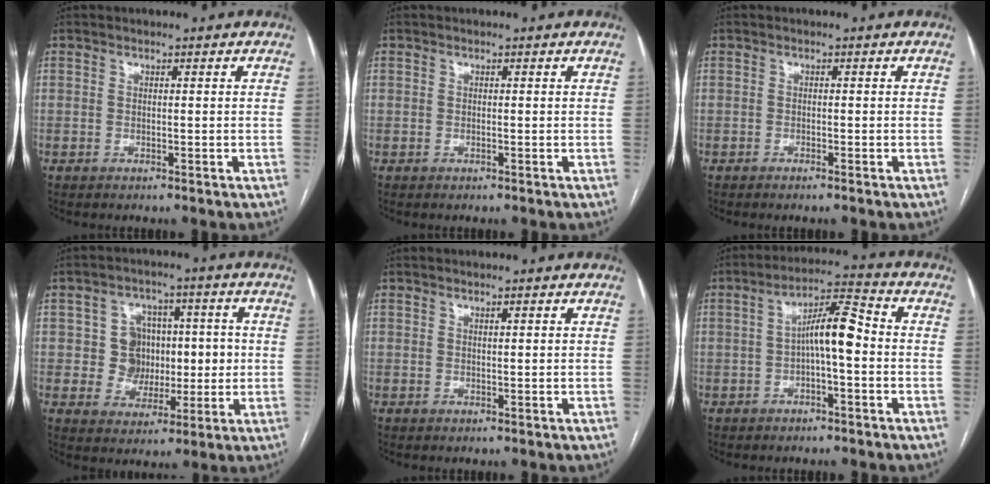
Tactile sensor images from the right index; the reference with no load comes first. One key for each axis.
{"total": 0.0}
{"total": 0.8, "fx": -0.6, "fy": -0.1, "fz": 0.5, "tx": -0.011, "ty": 0.000, "tz": -0.011}
{"total": 8.0, "fx": 0.4, "fy": 7.4, "fz": 3.1, "tx": -0.035, "ty": 0.033, "tz": 0.015}
{"total": 0.6, "fx": 0.3, "fy": 0.0, "fz": 0.5, "tx": -0.008, "ty": 0.001, "tz": 0.005}
{"total": 7.4, "fx": -0.6, "fy": 1.5, "fz": 7.2, "tx": -0.124, "ty": 0.029, "tz": -0.013}